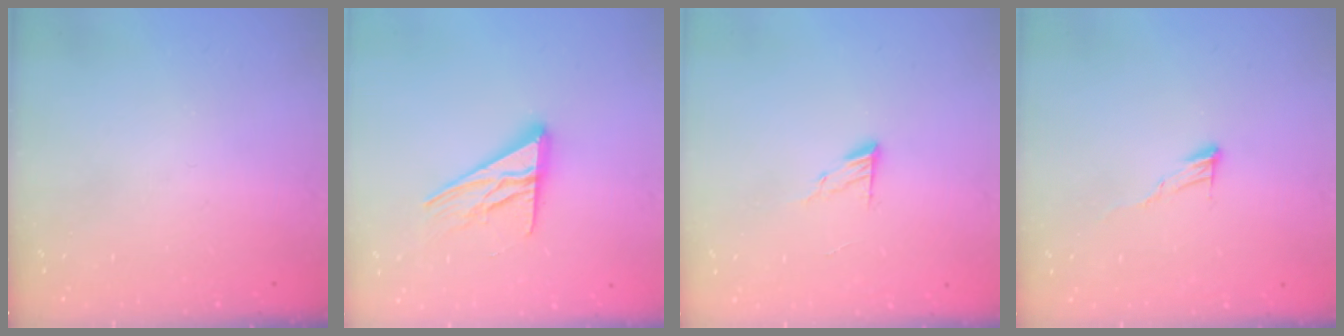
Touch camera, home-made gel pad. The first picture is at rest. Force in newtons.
{"total": 13.9, "press": 13.8, "slide": 1.3}
{"total": 7.9, "press": 7.9, "slide": 0.7}
{"total": 6.1, "press": 6.1, "slide": 0.3}